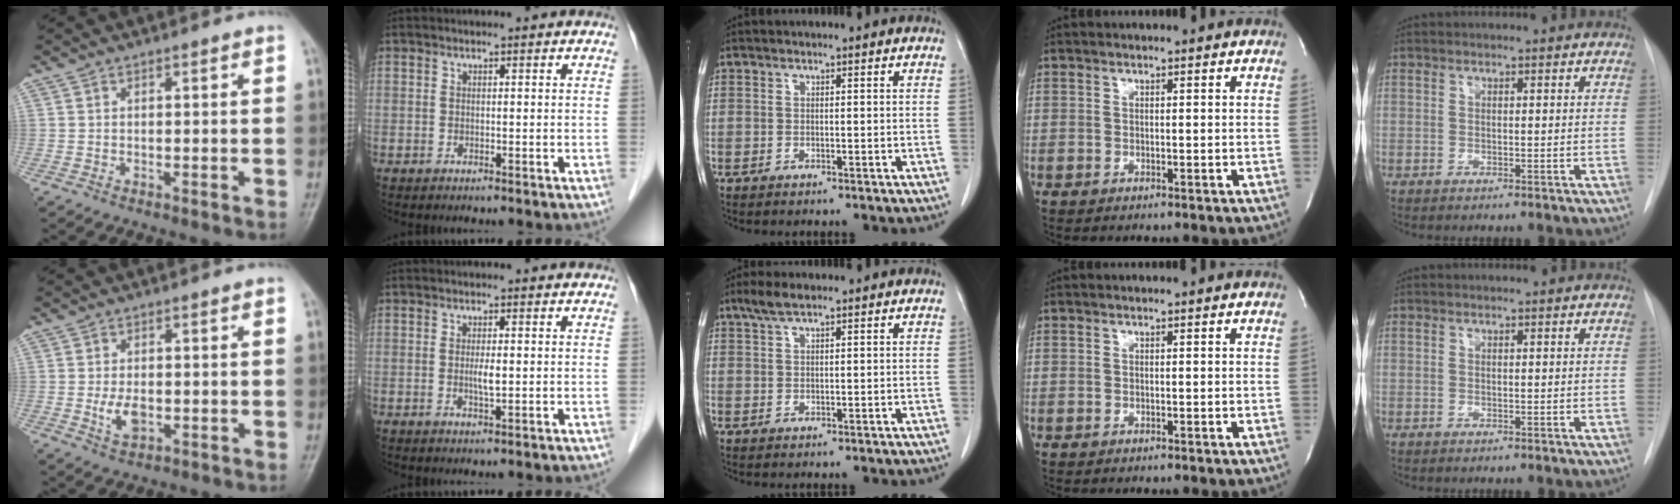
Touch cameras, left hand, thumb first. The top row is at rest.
{"thumb": {"total": 4.4, "force": [-0.8, 2.5, 3.5], "torque": [-0.064, -0.001, -0.010]}, "index": {"total": 2.0, "force": [0.0, 0.3, 2.0], "torque": [-0.040, -0.002, 0.001]}, "middle": {"total": 3.2, "force": [2.3, 0.7, 2.1], "torque": [-0.051, 0.011, 0.048]}}